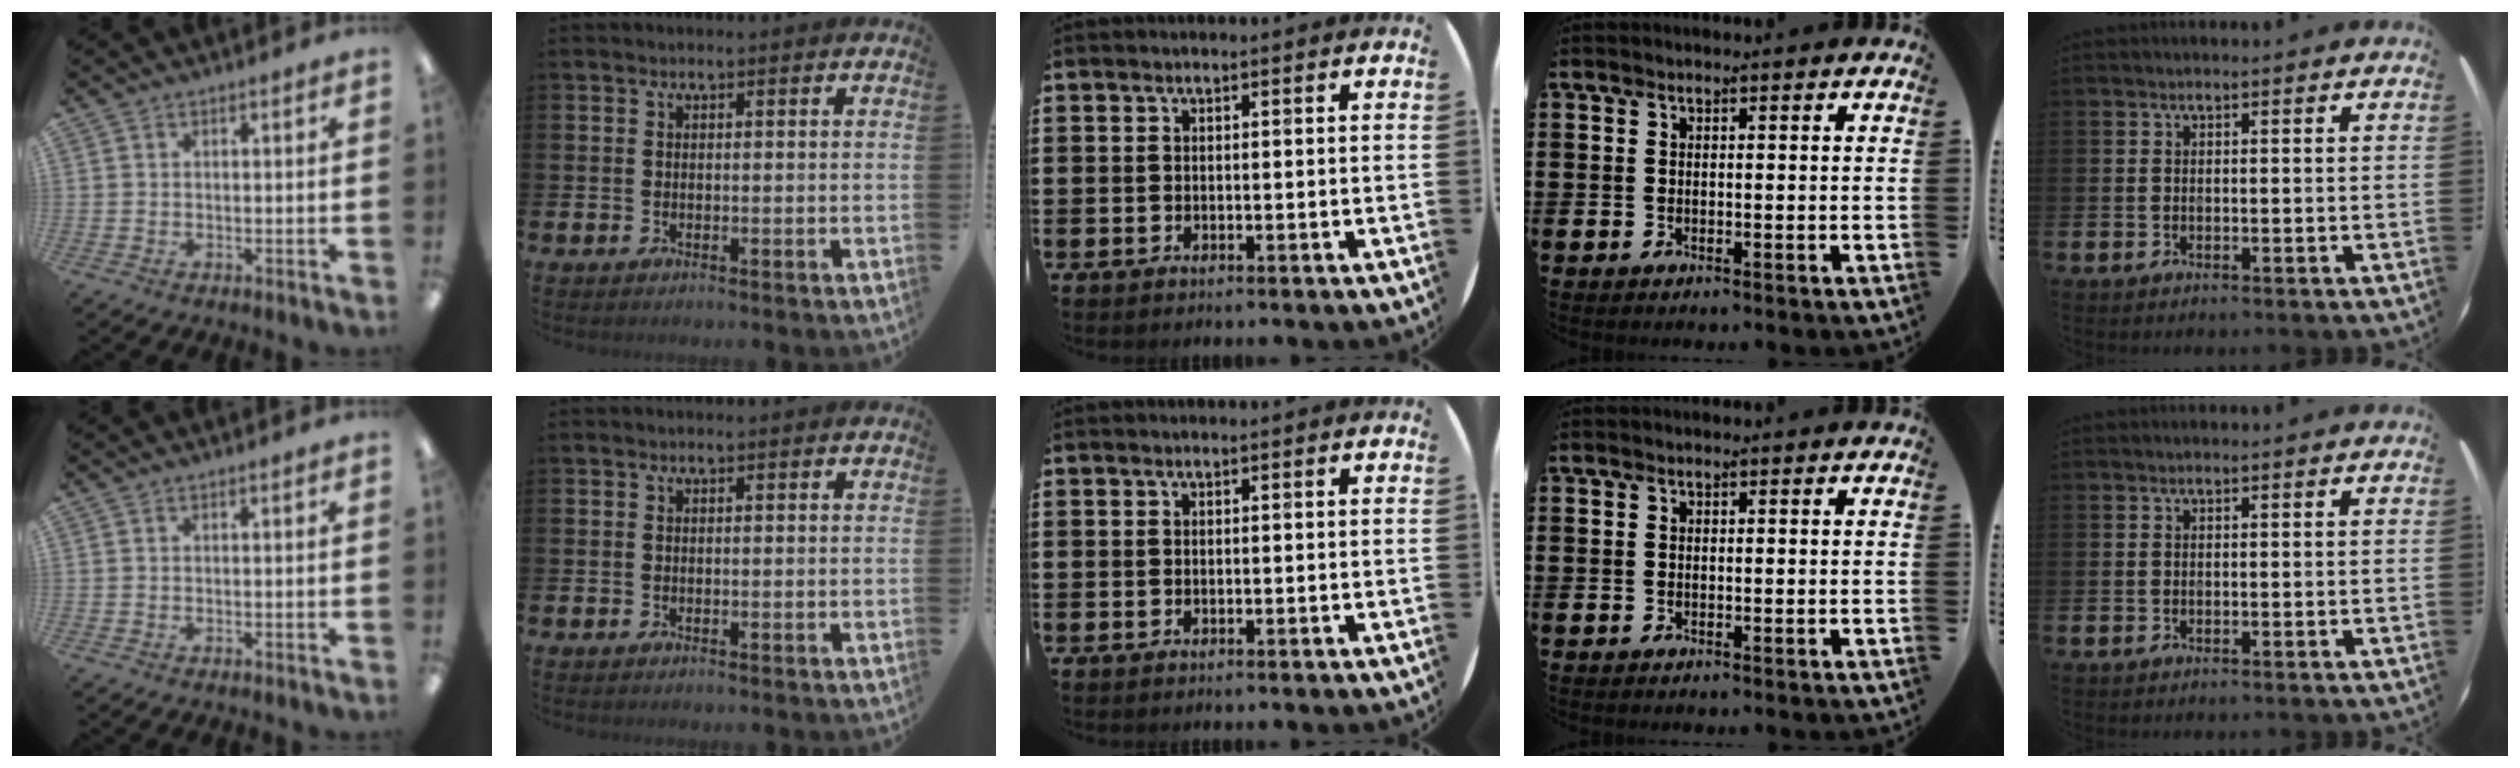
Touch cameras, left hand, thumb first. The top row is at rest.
{}